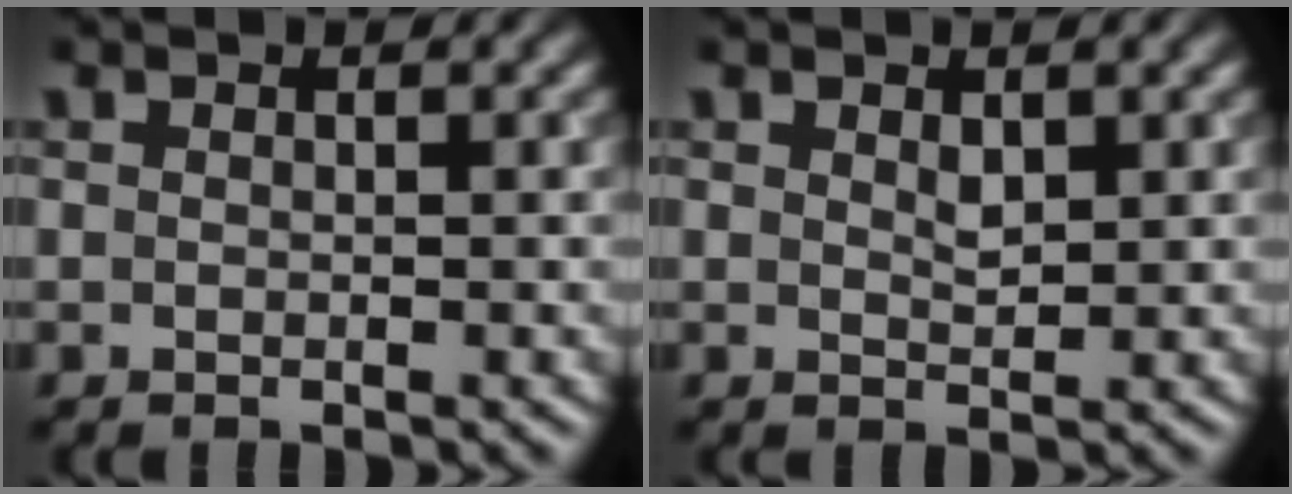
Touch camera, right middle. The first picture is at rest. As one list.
[{"total": 1.1, "force": [0.6, 0.5, 0.7], "torque": [-0.014, -0.002, 0.013]}]